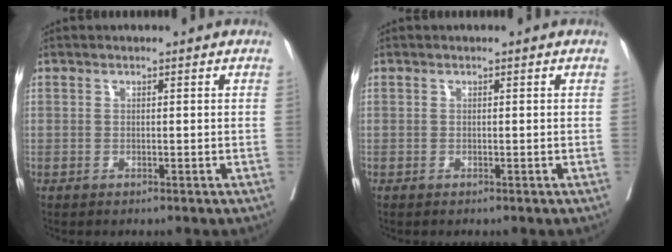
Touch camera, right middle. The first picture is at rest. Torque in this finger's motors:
{"motor_torque": [-0.02, -0.34, -0.05, 0.00]}